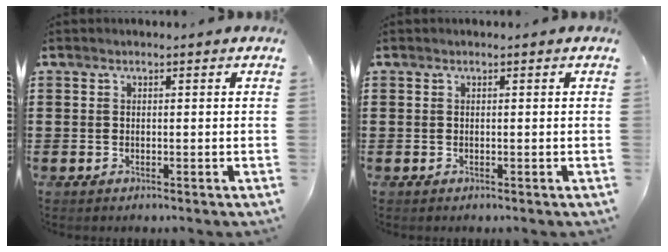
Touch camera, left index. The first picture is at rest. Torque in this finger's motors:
{"motor_torque": [-0.01, 0.00, 0.00, -0.01]}